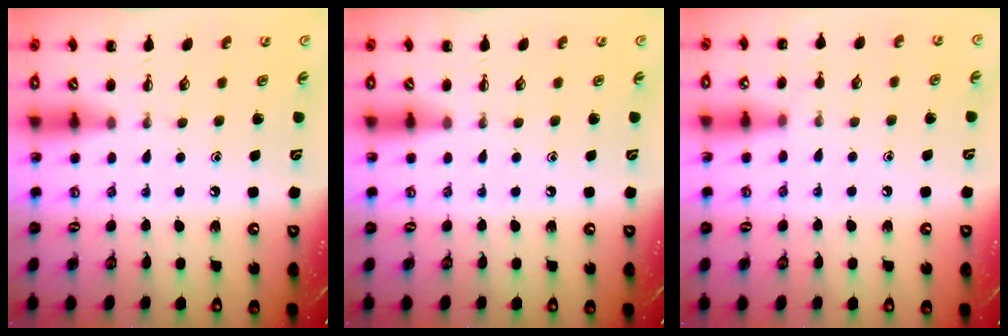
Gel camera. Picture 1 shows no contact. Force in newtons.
{"total": 0.0}
{"total": 5.9, "press": 5.8, "slide": 1.2}